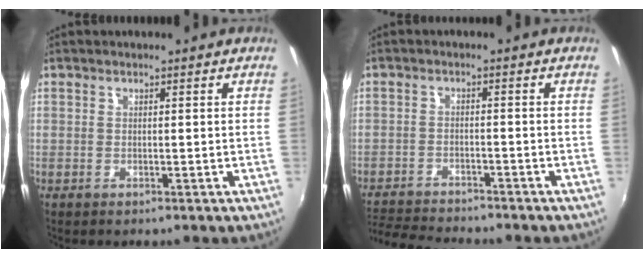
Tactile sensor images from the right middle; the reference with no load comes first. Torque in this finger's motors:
{"motor_torque": [0.64, -0.82, 0.09, 0.06]}